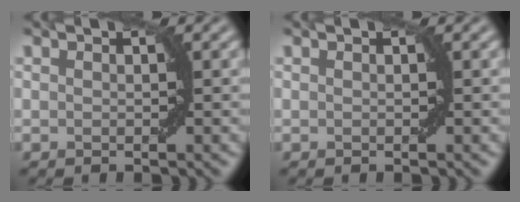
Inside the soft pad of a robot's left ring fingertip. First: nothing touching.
{"total": 0.0}